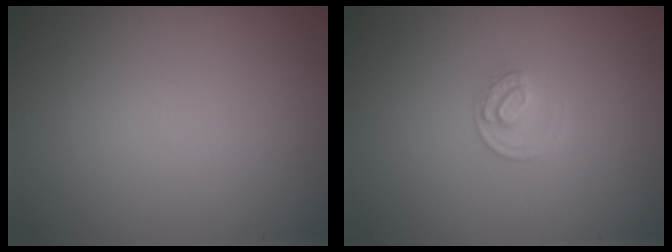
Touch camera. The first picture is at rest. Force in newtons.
{"total": 1.7, "press": 1.7, "slide": 0.1}